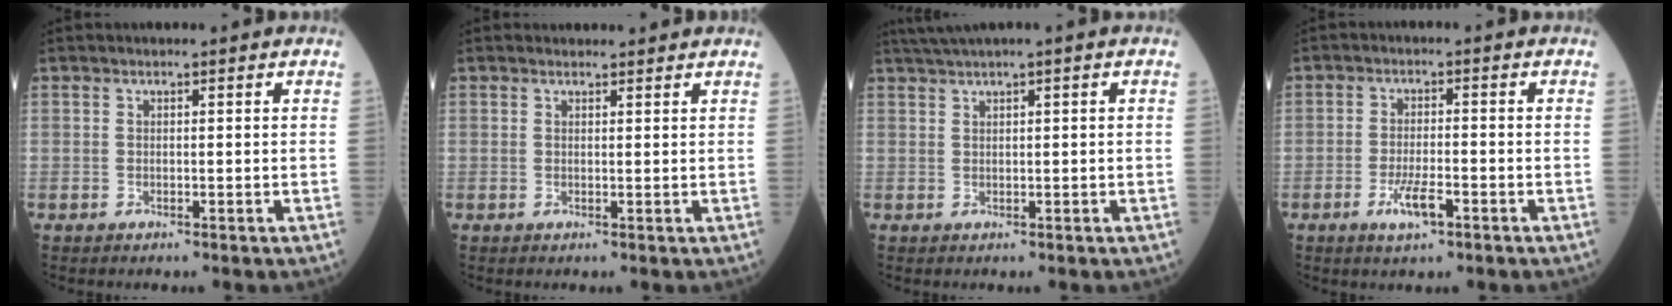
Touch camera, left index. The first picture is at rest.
{"total": 2.2, "force": [2.1, 0.3, 0.1], "torque": [-0.010, 0.010, 0.026]}
{"total": 2.7, "force": [1.9, -0.5, 1.9], "torque": [-0.044, 0.015, 0.041]}
{"total": 4.4, "force": [-2.4, 0.9, 3.6], "torque": [-0.075, -0.003, -0.042]}